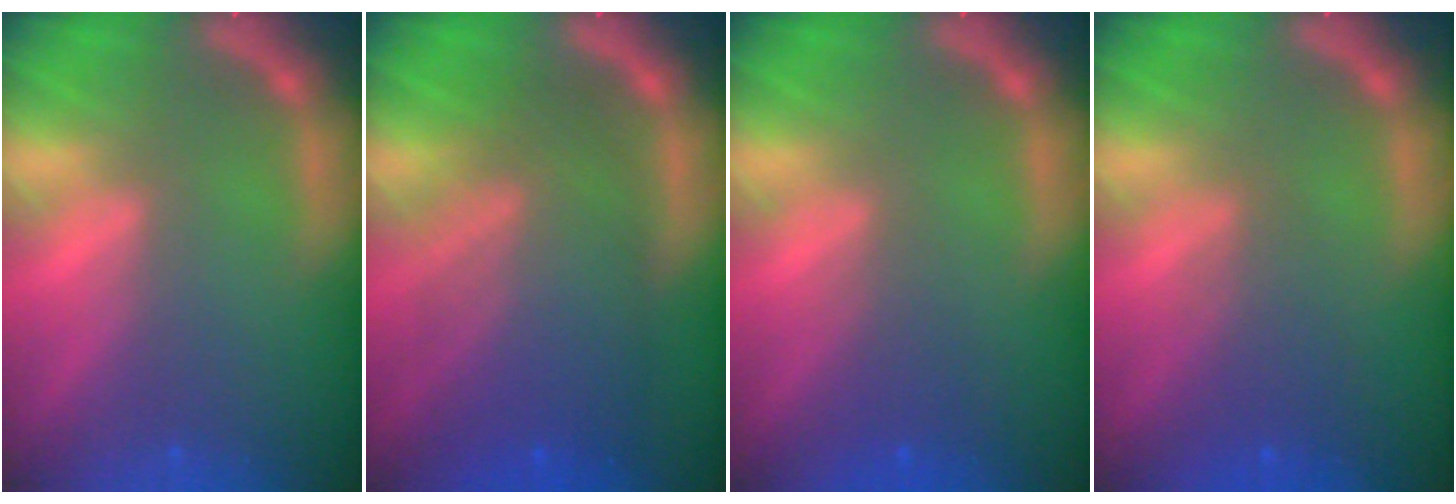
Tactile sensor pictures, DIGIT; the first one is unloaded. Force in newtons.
{"total": 9.0}
{"total": 2.0}
{"total": 3.0}